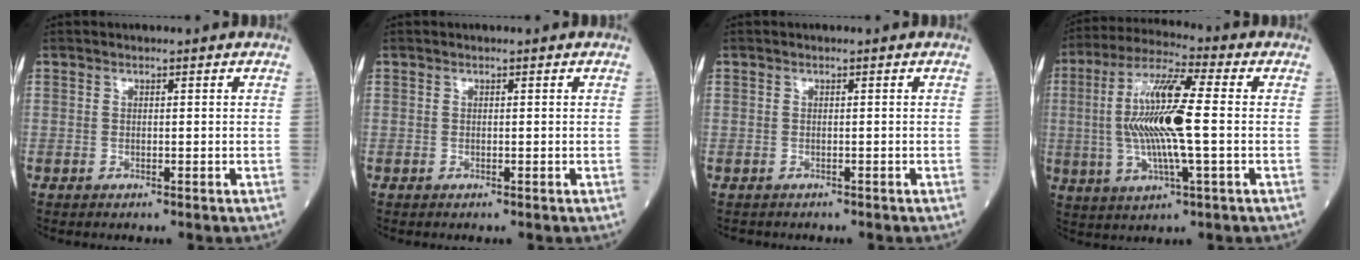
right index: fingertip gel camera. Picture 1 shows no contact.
{"total": 0.0}
{"total": 1.5, "force": [-1.1, 0.9, -0.1], "torque": [-0.013, 0.002, -0.020]}
{"total": 13.8, "force": [-0.2, 1.6, 13.7], "torque": [-0.276, 0.007, -0.008]}